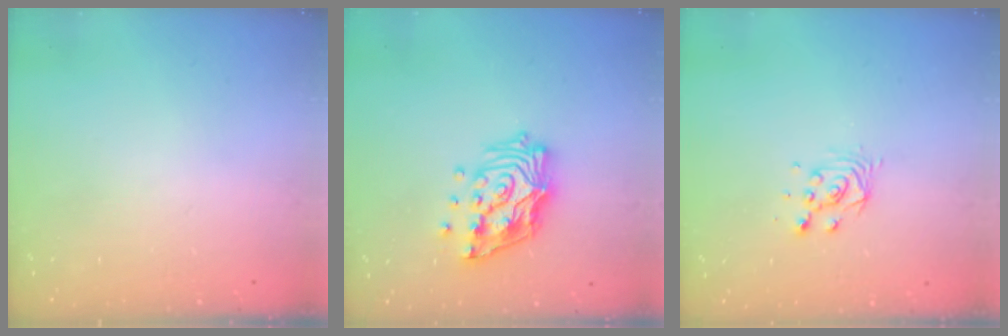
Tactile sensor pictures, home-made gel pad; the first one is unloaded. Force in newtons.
{"total": 15.5, "press": 15.4, "slide": 1.8}
{"total": 4.7, "press": 4.7, "slide": 0.4}